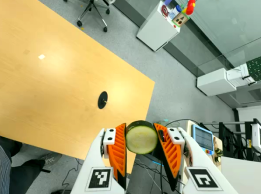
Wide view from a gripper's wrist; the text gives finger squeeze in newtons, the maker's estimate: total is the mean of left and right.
{"total": 11.8, "left": 11.2, "right": 12.4}